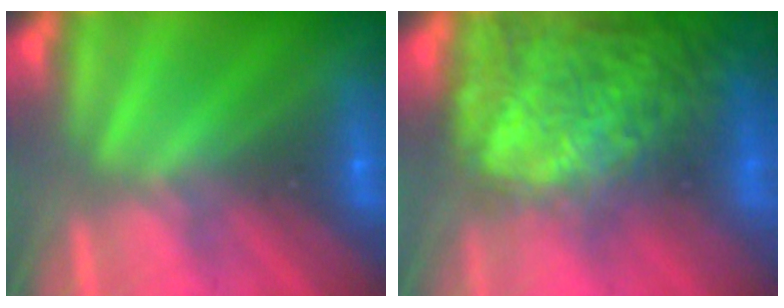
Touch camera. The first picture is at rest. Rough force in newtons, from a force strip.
{"total": 7.8}